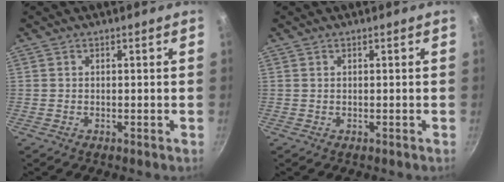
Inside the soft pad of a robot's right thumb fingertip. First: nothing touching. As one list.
[{"total": 0.0}]